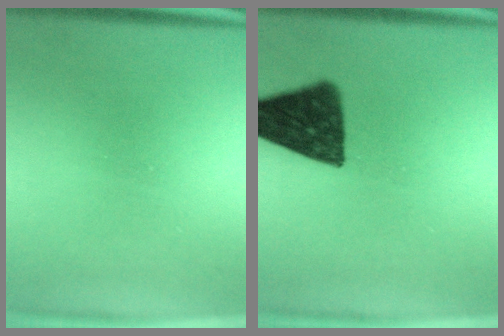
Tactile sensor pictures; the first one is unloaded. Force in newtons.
{"total": 12.5}